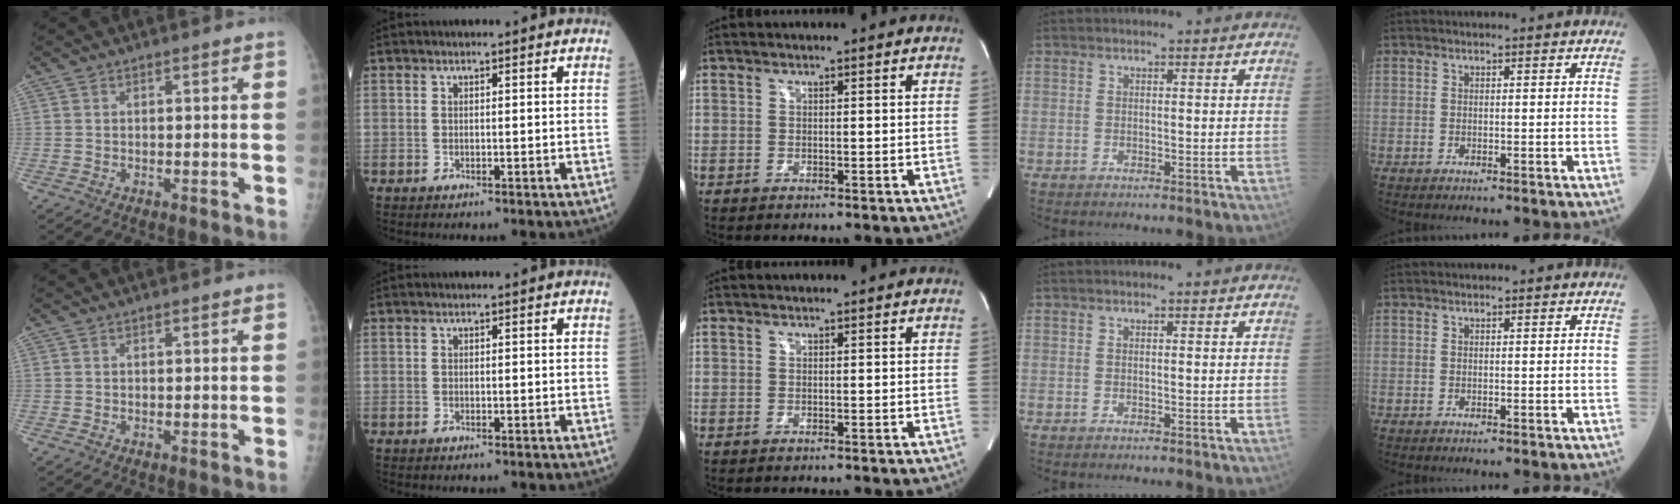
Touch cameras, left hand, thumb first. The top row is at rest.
{}